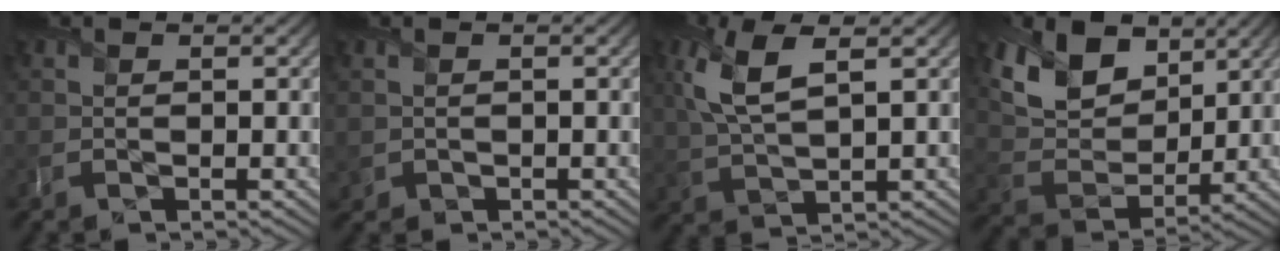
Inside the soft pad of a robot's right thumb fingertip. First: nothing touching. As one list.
[{"total": 0.6, "force": [0.1, 0.6, 0.2], "torque": [-0.007, -0.003, 0.004]}, {"total": 7.2, "force": [2.6, 2.6, 6.2], "torque": [-0.154, 0.011, 0.052]}, {"total": 10.5, "force": [5.8, 6.4, 5.9], "torque": [-0.146, 0.001, 0.103]}]